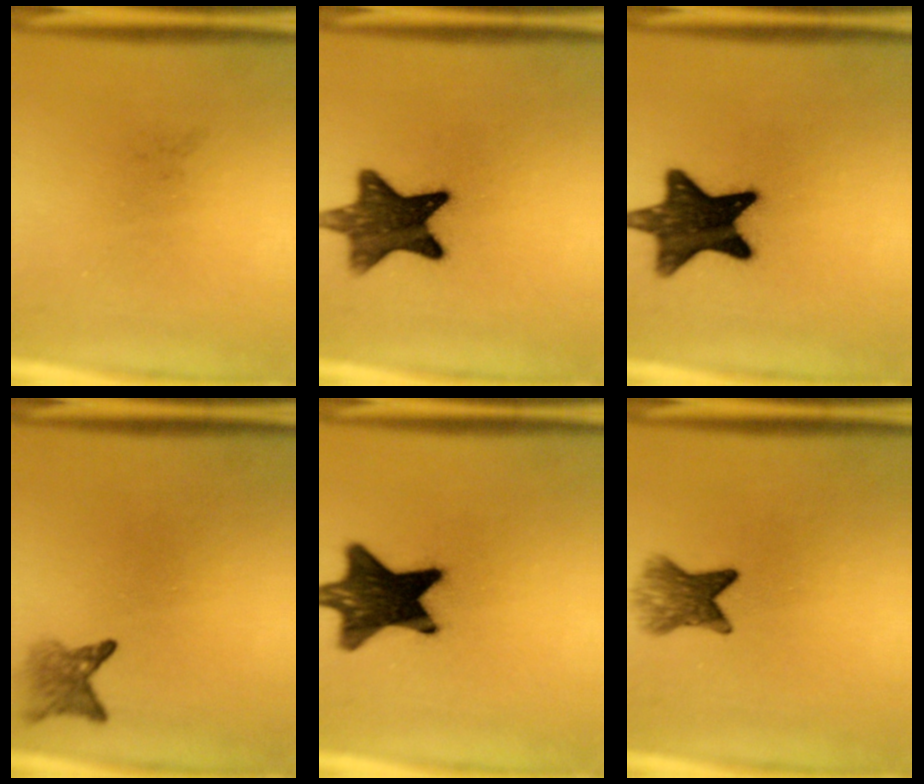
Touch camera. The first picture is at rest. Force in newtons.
{"total": 11.9}
{"total": 14.0}
{"total": 2.7}
{"total": 15.3}
{"total": 5.0}